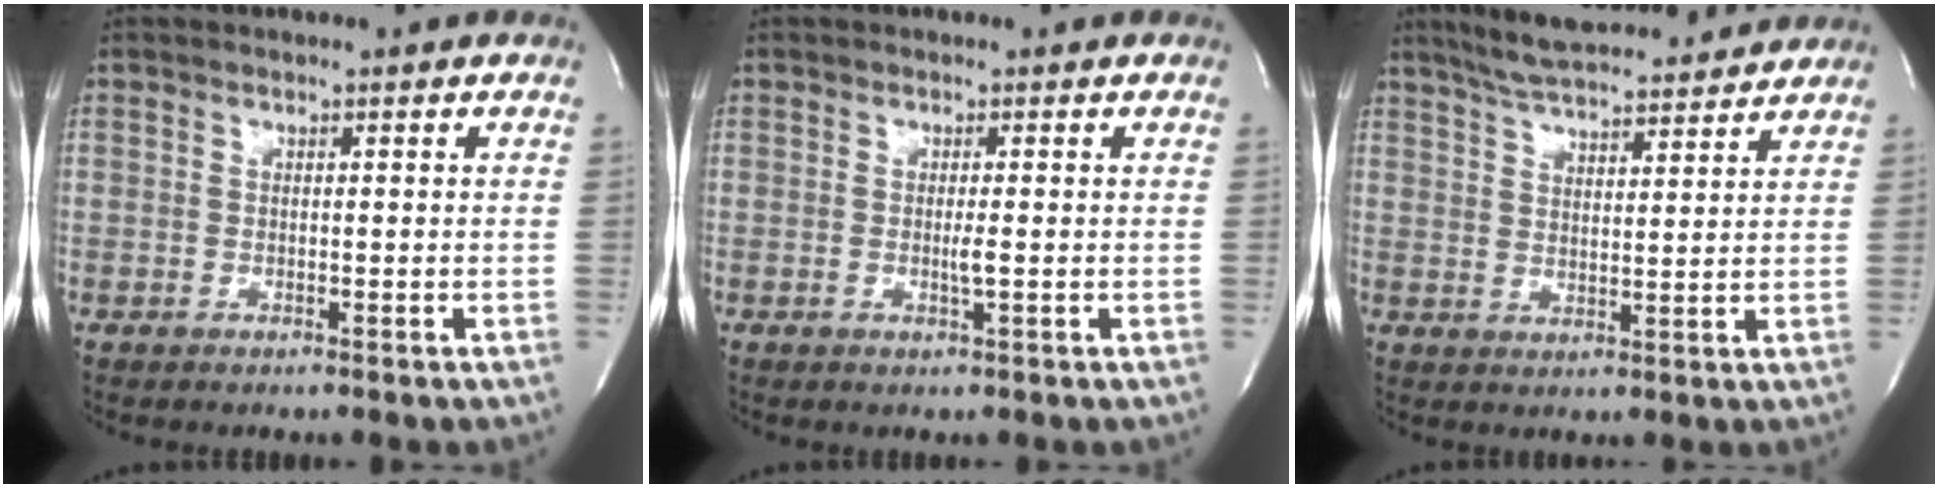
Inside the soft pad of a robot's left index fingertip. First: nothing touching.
{"total": 1.3, "force": [-0.3, -0.2, 1.3], "torque": [-0.029, -0.005, -0.004]}
{"total": 13.4, "force": [12.1, 1.8, 5.4], "torque": [-0.097, 0.018, 0.185]}